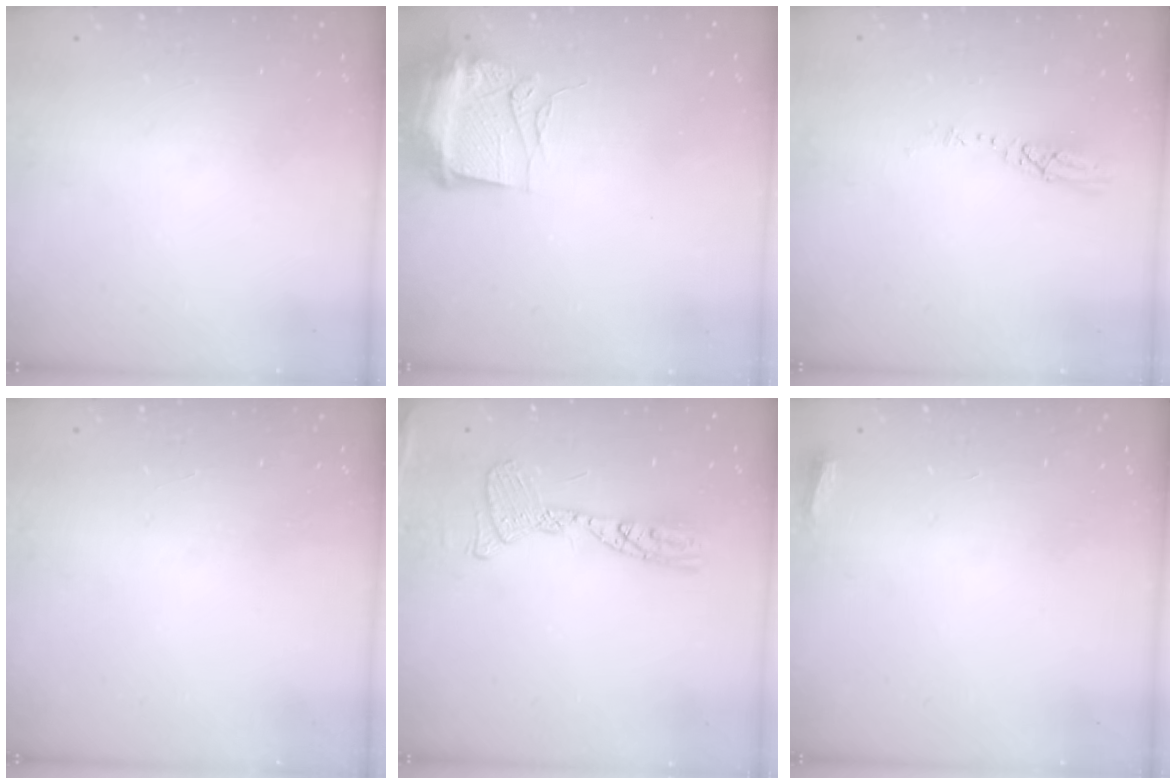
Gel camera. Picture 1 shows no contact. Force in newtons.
{"total": 11.7, "press": 11.6, "slide": 1.0}
{"total": 3.8, "press": 3.8, "slide": 0.4}
{"total": 1.0, "press": 0.1, "slide": 1.0}
{"total": 13.7, "press": 13.6, "slide": 1.2}
{"total": 2.5, "press": 2.3, "slide": 1.0}